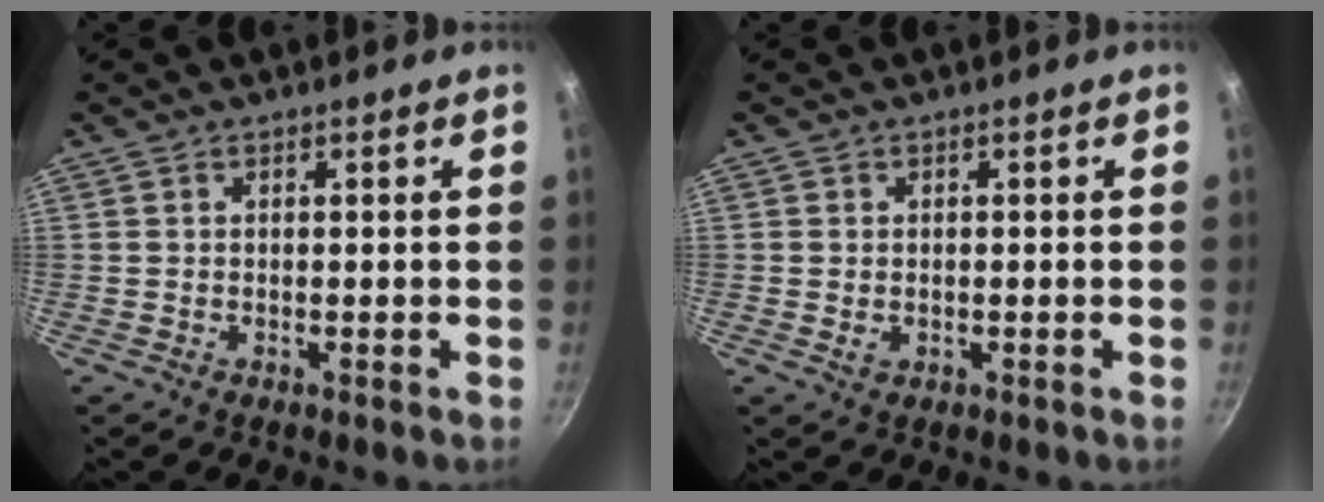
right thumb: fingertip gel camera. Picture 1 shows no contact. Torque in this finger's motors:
{"motor_torque": [-0.42, 0.26, -0.31, 0.03, 0.05]}